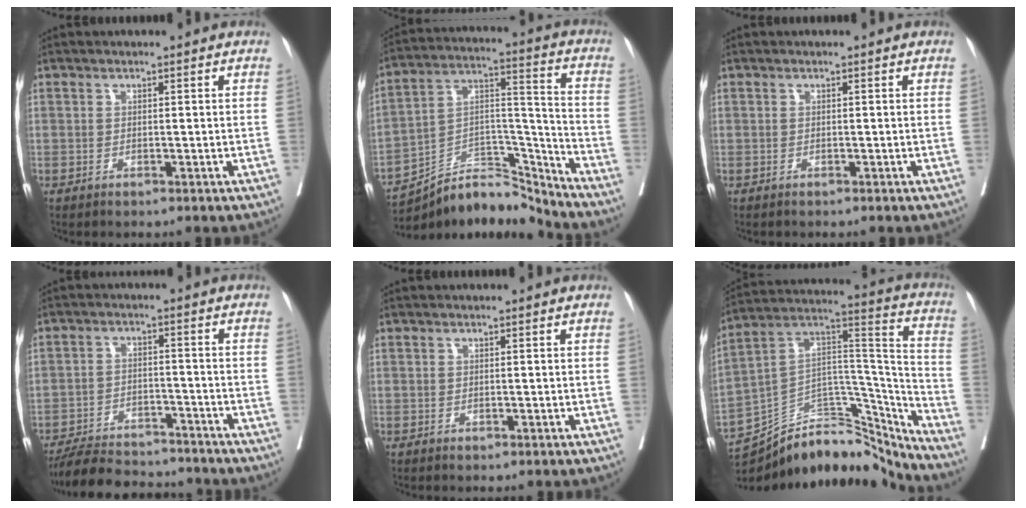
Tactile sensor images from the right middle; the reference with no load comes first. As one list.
[{"total": 13.0, "force": [-12.7, 1.9, 1.8], "torque": [-0.022, 0.056, -0.228]}, {"total": 0.0}, {"total": 12.0, "force": [-11.1, 3.1, 3.4], "torque": [-0.052, 0.001, -0.169]}, {"total": 0.0}, {"total": 22.7, "force": [-20.8, 6.1, 6.5], "torque": [-0.117, 0.054, -0.335]}]